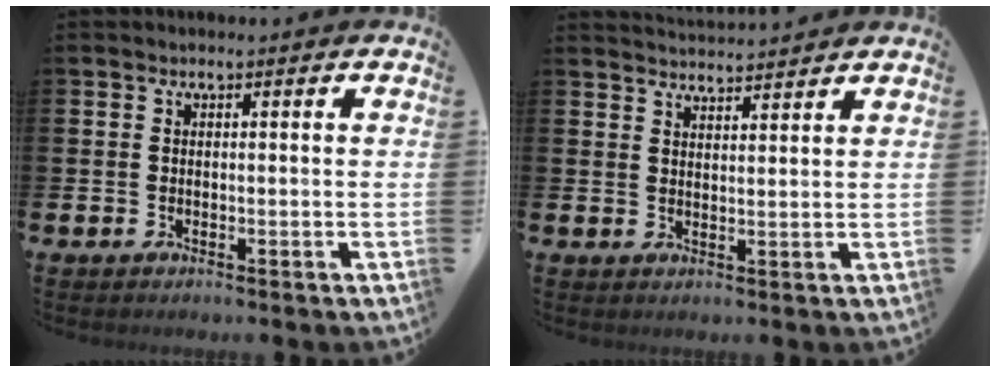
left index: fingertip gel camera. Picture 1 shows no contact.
{"total": 2.7, "force": [2.7, 0.0, 0.0], "torque": [-0.004, -0.014, 0.049]}